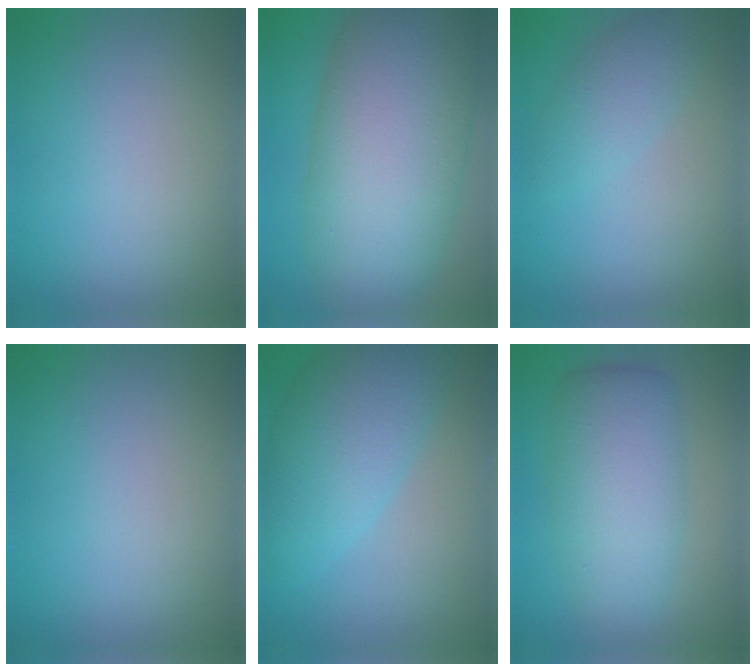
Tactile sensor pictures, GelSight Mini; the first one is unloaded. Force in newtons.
{"total": 13.8, "press": 13.8, "slide": 0.2}
{"total": 2.5, "press": 2.5, "slide": 0.1}
{"total": 0.0}
{"total": 7.2, "press": 7.2, "slide": 0.3}
{"total": 7.0, "press": 7.0, "slide": 0.1}